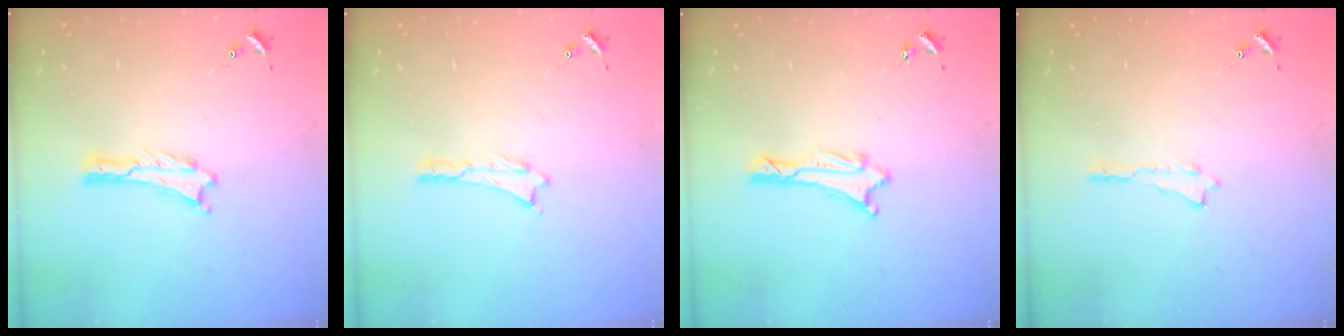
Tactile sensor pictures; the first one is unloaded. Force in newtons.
{"total": 0.0}
{"total": 1.1, "press": 1.1, "slide": 0.1}
{"total": 0.0}